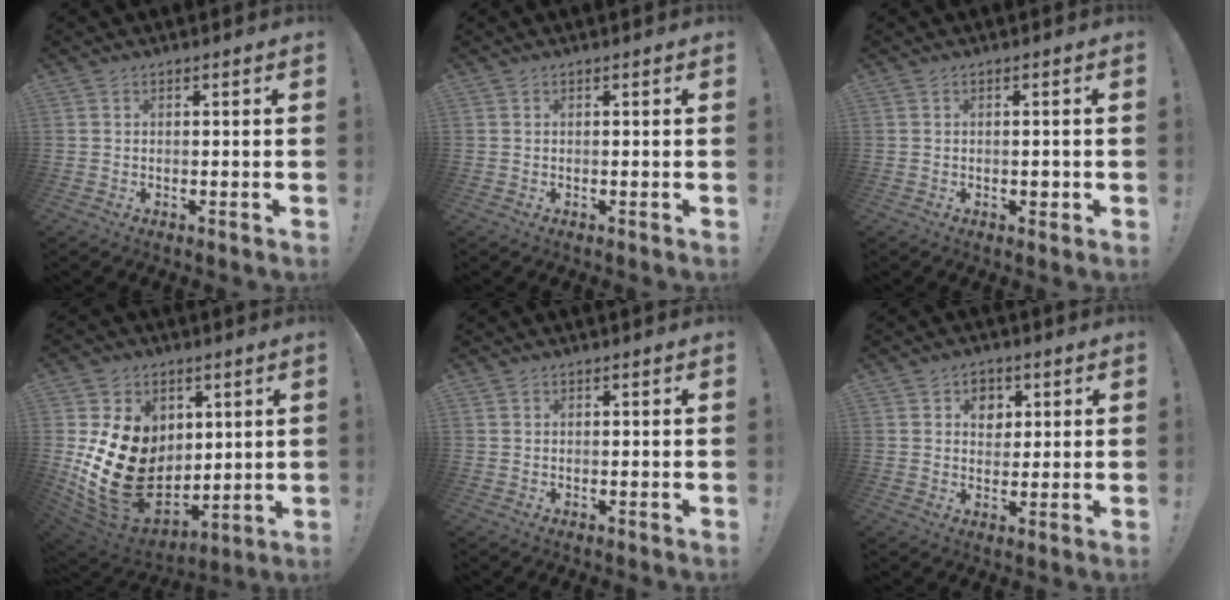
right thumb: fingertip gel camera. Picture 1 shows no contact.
{"total": 0.0}
{"total": 1.6, "force": [-0.4, 1.2, 1.0], "torque": [-0.021, 0.007, -0.006]}
{"total": 23.2, "force": [1.6, 18.1, 14.5], "torque": [-0.279, -0.024, 0.062]}
{"total": 0.6, "force": [0.5, 0.4, 0.1], "torque": [0.006, -0.003, 0.008]}
{"total": 5.9, "force": [2.2, 5.1, 2.0], "torque": [-0.017, -0.013, 0.039]}